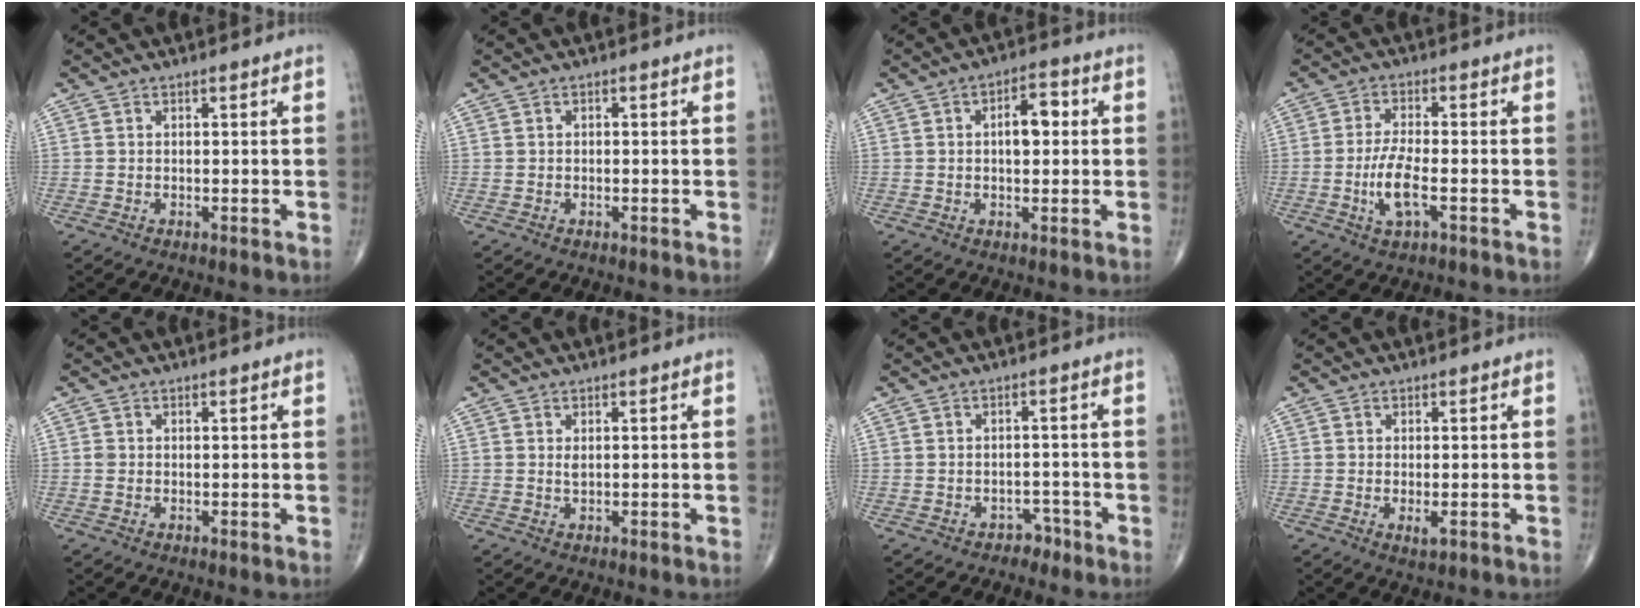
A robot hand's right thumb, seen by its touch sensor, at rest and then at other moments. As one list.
[{"total": 0.0}, {"total": 6.0, "force": [0.7, 3.1, 5.1], "torque": [-0.068, 0.012, 0.004]}, {"total": 6.5, "force": [-2.0, 2.0, 5.8], "torque": [-0.122, 0.006, -0.039]}, {"total": 0.8, "force": [0.1, 0.7, 0.5], "torque": [-0.011, 0.002, 0.001]}, {"total": 0.9, "force": [0.3, 0.4, 0.8], "torque": [-0.015, -0.003, 0.007]}, {"total": 2.3, "force": [-1.8, 1.5, 0.1], "torque": [0.009, 0.019, -0.026]}, {"total": 1.8, "force": [-0.5, 0.6, 1.6], "torque": [-0.029, -0.005, -0.007]}]